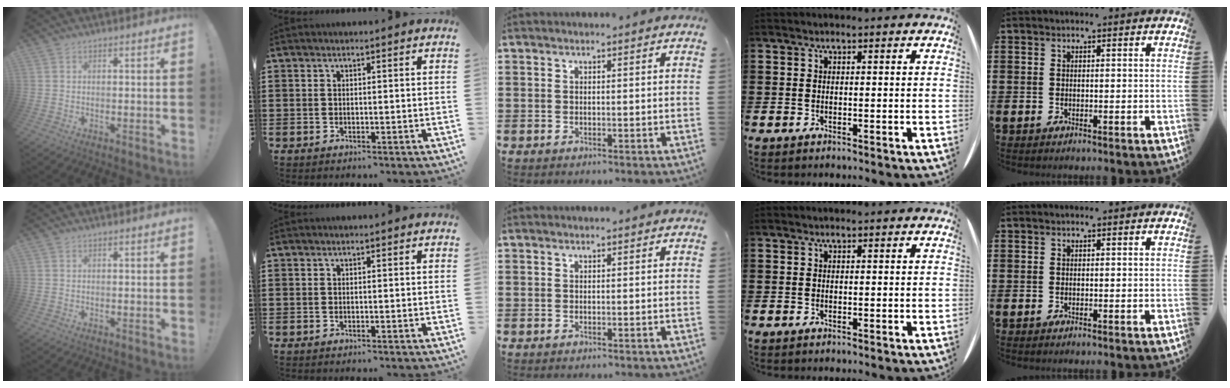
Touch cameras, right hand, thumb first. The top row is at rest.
{}